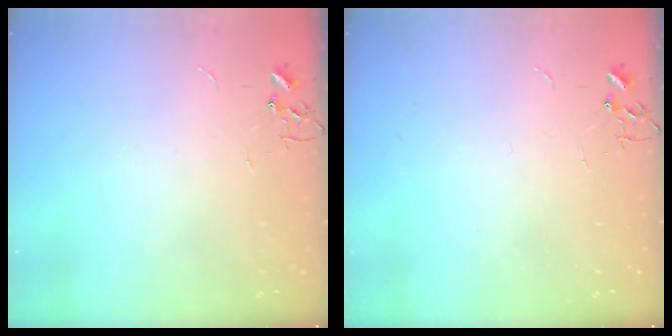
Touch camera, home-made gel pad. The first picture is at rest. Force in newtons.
{"total": 0.0}